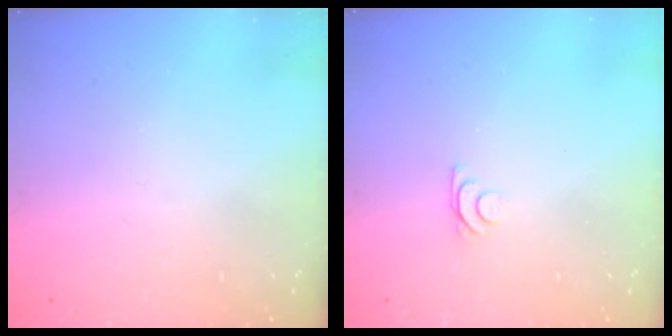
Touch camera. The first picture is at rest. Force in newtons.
{"total": 5.1, "press": 5.0, "slide": 0.9}